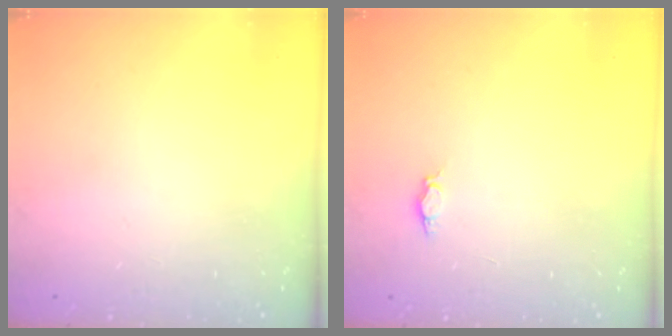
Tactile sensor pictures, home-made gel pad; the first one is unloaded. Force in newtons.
{"total": 3.4, "press": 3.4, "slide": 0.3}